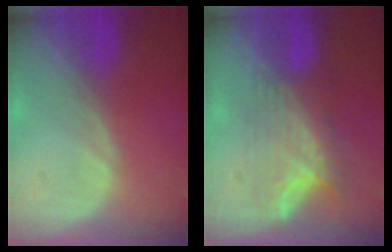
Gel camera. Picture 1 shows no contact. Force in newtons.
{"total": 7.8, "press": 6.8, "slide": 3.7}